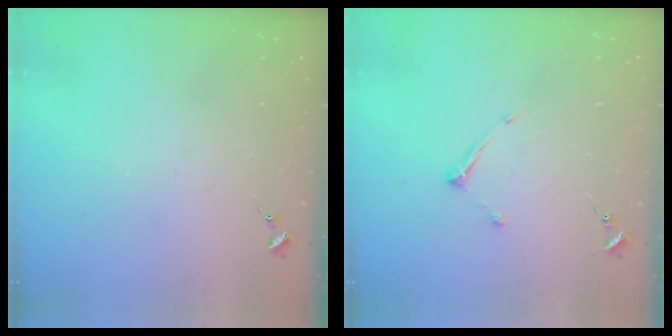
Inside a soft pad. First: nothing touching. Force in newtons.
{"total": 5.9, "press": 5.9, "slide": 0.6}